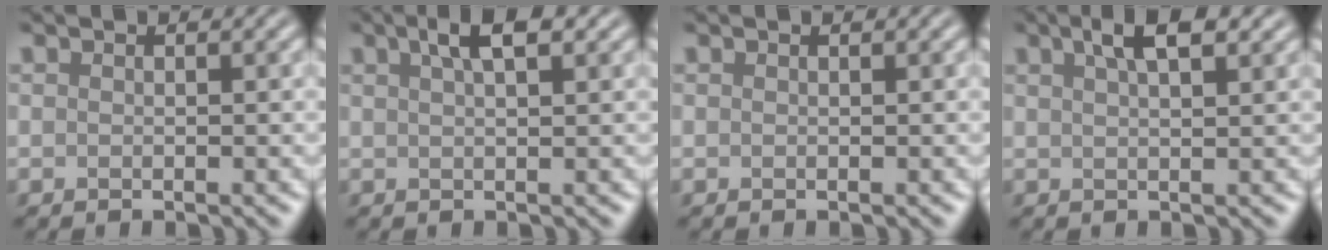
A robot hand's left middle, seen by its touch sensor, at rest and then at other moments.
{"total": 3.0, "force": [1.8, 0.7, 2.3], "torque": [-0.034, 0.006, 0.029]}
{"total": 0.0}
{"total": 3.5, "force": [2.2, 0.9, 2.6], "torque": [-0.039, 0.008, 0.036]}